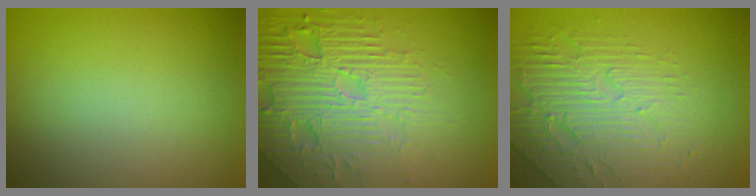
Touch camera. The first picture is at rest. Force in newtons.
{"total": 8.0, "press": 6.2, "slide": 5.1}
{"total": 4.3, "press": 4.0, "slide": 1.7}